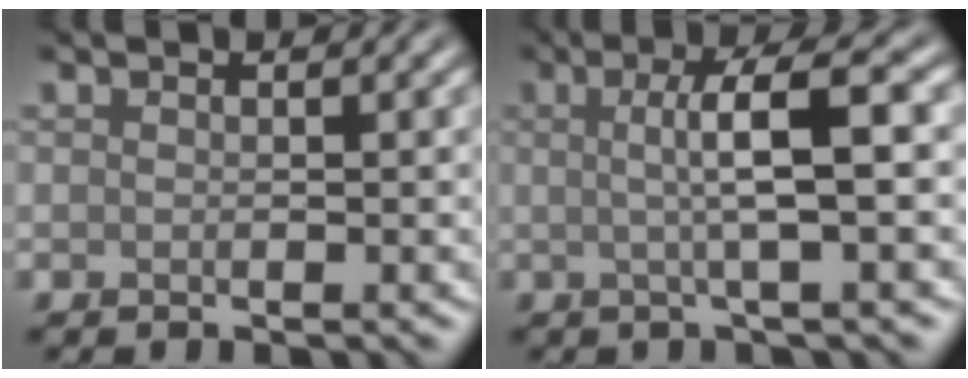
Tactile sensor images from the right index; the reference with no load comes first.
{"total": 5.4, "force": [0.4, 0.9, 5.3], "torque": [-0.083, 0.009, 0.004]}